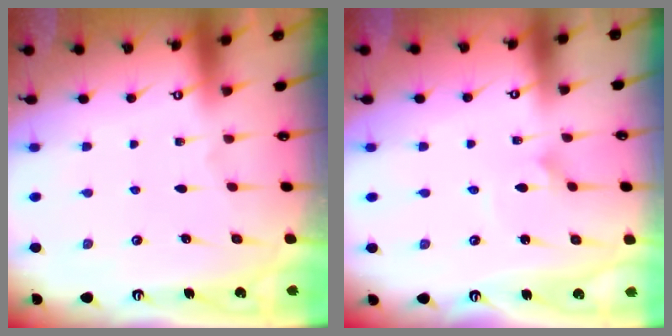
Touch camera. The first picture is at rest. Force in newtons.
{"total": 1.0, "press": 1.0, "slide": 0.0}